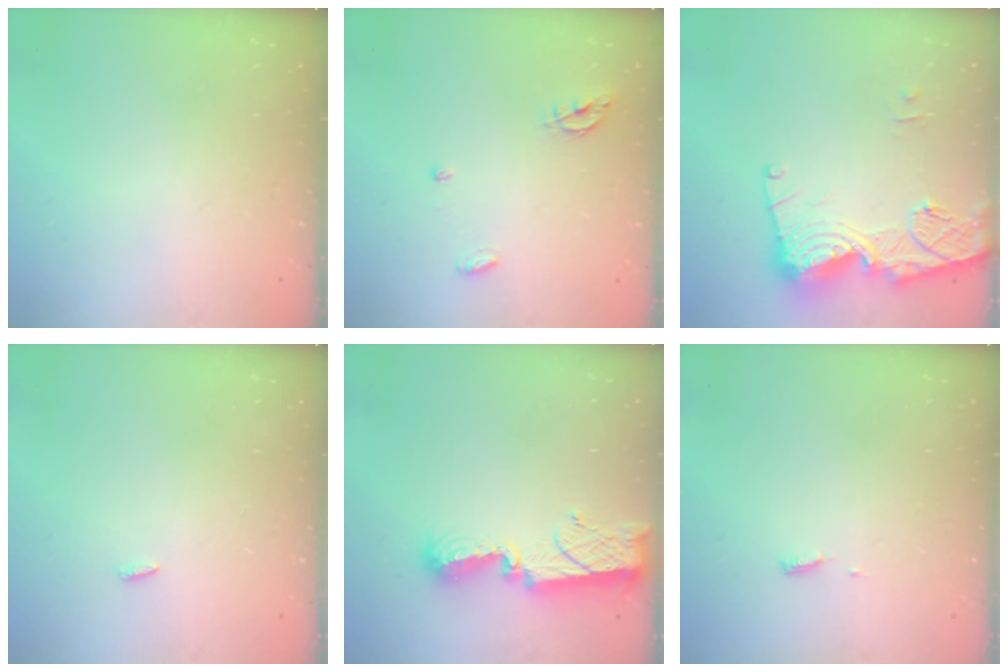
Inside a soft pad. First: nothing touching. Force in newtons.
{"total": 5.1, "press": 5.1, "slide": 0.6}
{"total": 17.9, "press": 17.8, "slide": 1.7}
{"total": 1.8, "press": 1.7, "slide": 0.6}
{"total": 9.8, "press": 9.8, "slide": 0.5}
{"total": 3.9, "press": 3.9, "slide": 0.5}